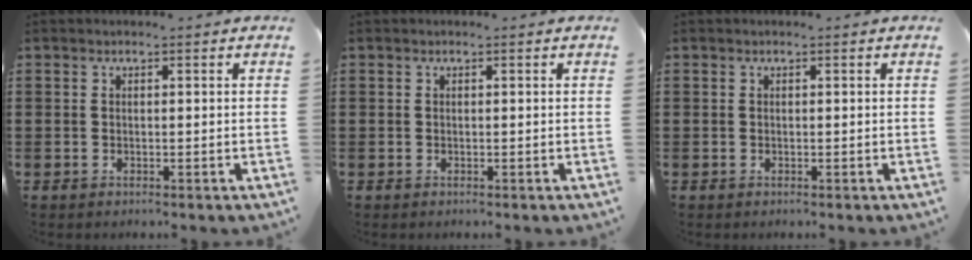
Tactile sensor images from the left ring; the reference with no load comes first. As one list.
[{"total": 0.0}, {"total": 0.0}]